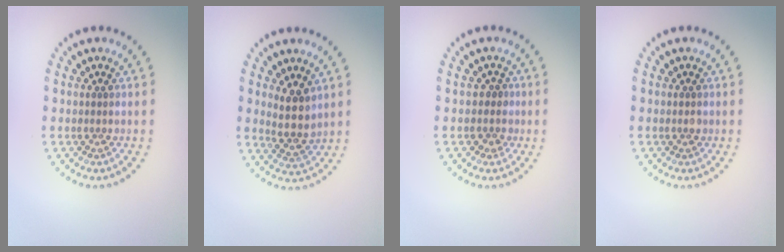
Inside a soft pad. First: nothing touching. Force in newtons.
{"total": 2.8, "press": 2.5, "slide": 1.4}
{"total": 1.5, "press": 1.1, "slide": 0.9}
{"total": 0.7, "press": 0.6, "slide": 0.1}